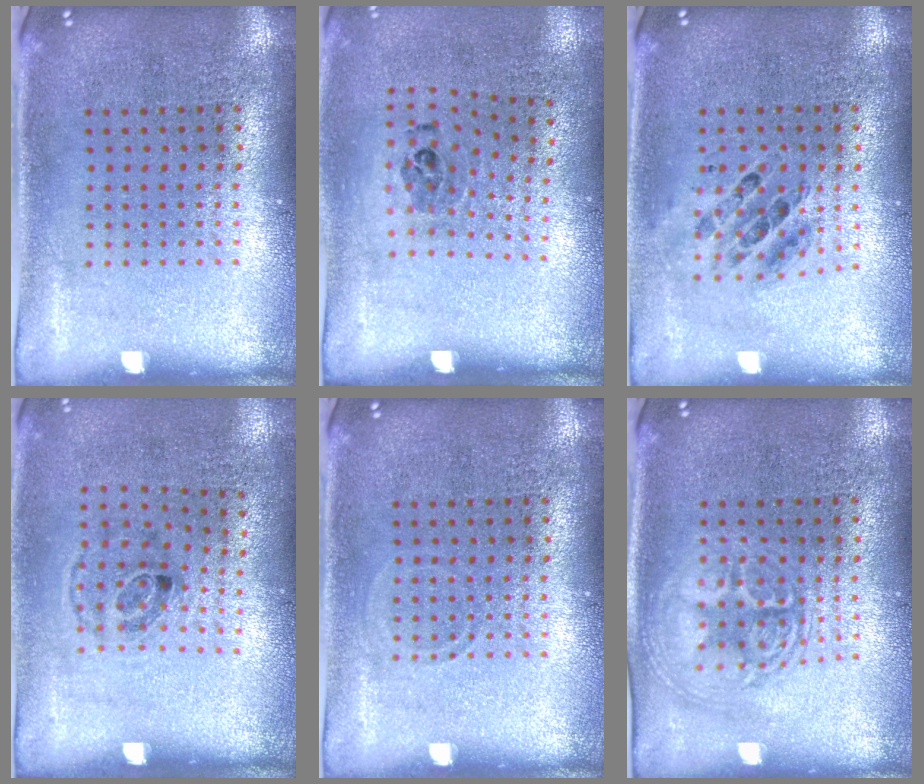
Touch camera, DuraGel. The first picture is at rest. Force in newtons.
{"total": 1.1, "press": 0.7, "slide": 0.8}
{"total": 0.7, "press": 0.7, "slide": 0.1}
{"total": 1.2, "press": 0.7, "slide": 0.9}
{"total": 0.6, "press": 0.5, "slide": 0.2}
{"total": 2.6, "press": 2.6, "slide": 0.2}